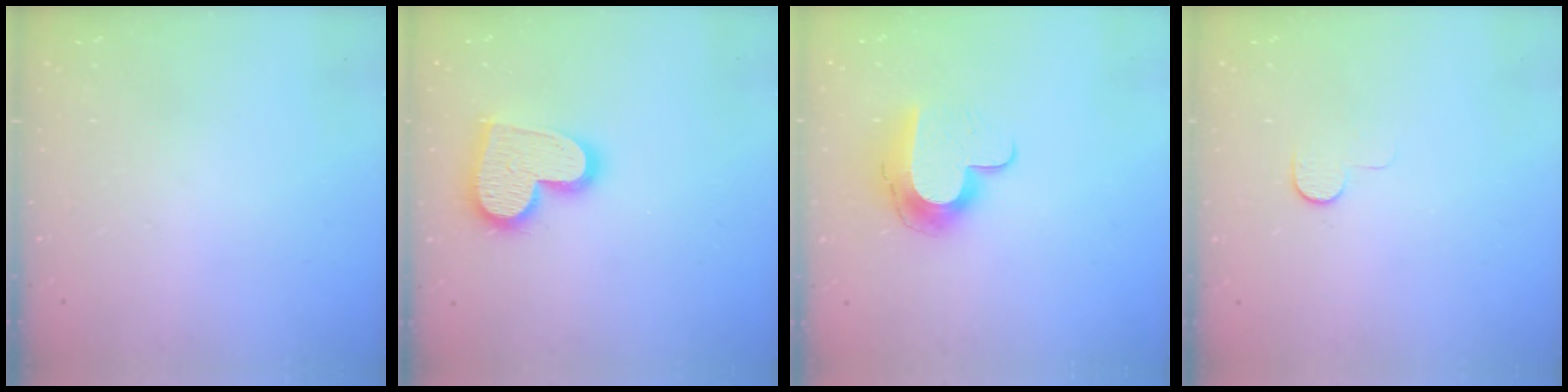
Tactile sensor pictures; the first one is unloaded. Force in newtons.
{"total": 15.5, "press": 15.5, "slide": 1.1}
{"total": 11.6, "press": 11.6, "slide": 0.9}
{"total": 5.7, "press": 5.7, "slide": 0.6}